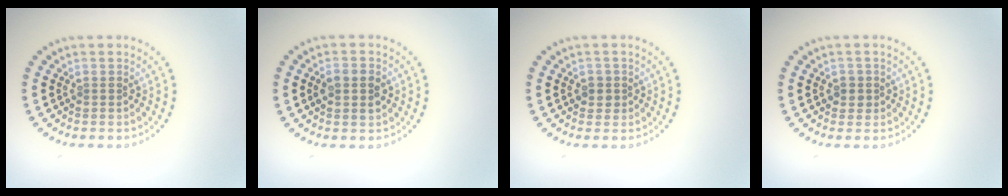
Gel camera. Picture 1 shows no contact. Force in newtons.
{"total": 2.3, "press": 2.3, "slide": 0.1}
{"total": 1.3, "press": 1.2, "slide": 0.6}
{"total": 1.3, "press": 1.2, "slide": 0.6}